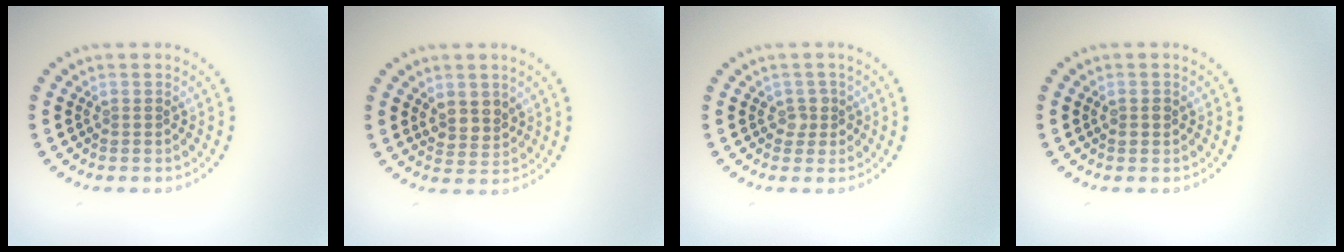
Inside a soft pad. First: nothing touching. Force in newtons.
{"total": 2.2, "press": 1.9, "slide": 1.0}
{"total": 1.3, "press": 1.1, "slide": 0.6}
{"total": 1.0, "press": 1.0, "slide": 0.2}